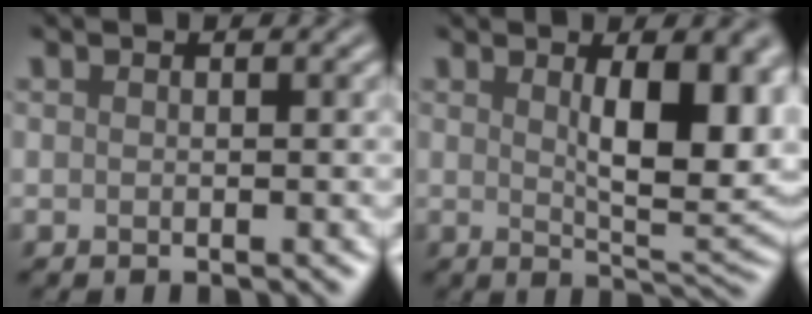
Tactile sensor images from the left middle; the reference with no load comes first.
{"total": 8.2, "force": [1.7, 2.5, 7.6], "torque": [-0.106, -0.001, 0.038]}